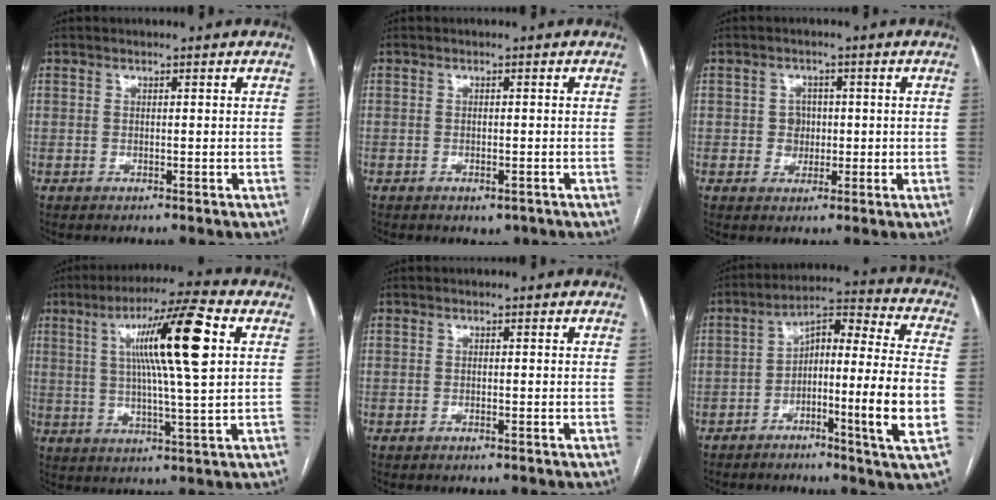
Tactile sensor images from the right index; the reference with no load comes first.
{"total": 2.2, "force": [-1.3, 1.1, 1.3], "torque": [-0.013, -0.001, -0.009]}
{"total": 3.0, "force": [0.0, 2.8, 0.9], "torque": [-0.005, 0.010, 0.005]}
{"total": 14.3, "force": [3.8, 0.0, 13.8], "torque": [-0.236, 0.012, 0.061]}
{"total": 0.6, "force": [-0.5, 0.0, 0.4], "torque": [-0.009, -0.001, -0.007]}
{"total": 14.6, "force": [-4.2, 0.1, 13.9], "torque": [-0.222, 0.016, -0.074]}